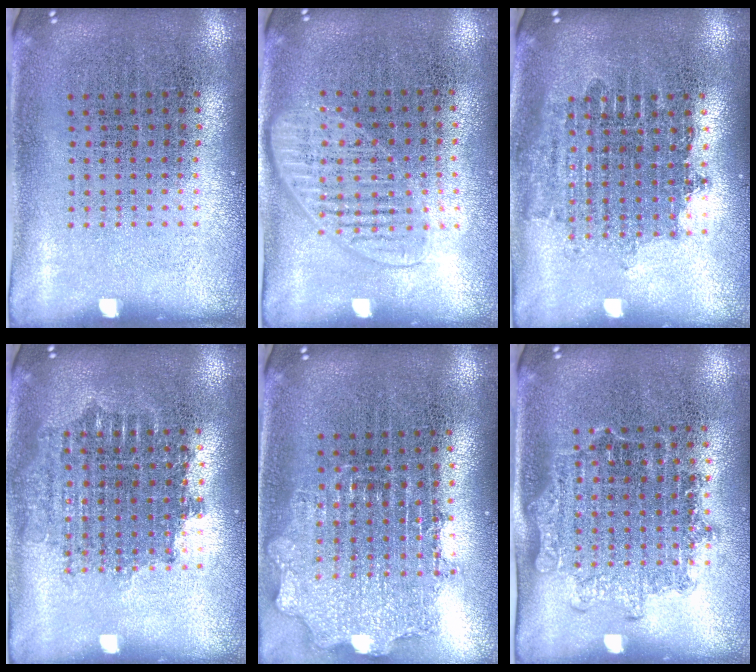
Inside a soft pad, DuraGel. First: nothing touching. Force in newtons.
{"total": 1.4, "press": 1.3, "slide": 0.6}
{"total": 1.8, "press": 1.4, "slide": 1.1}
{"total": 1.6, "press": 1.3, "slide": 1.0}
{"total": 1.8, "press": 1.4, "slide": 1.0}
{"total": 1.3, "press": 1.1, "slide": 0.8}